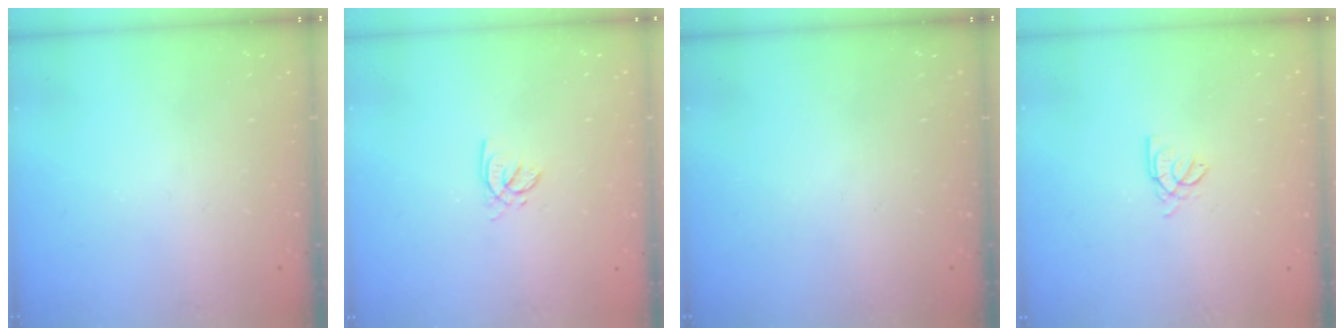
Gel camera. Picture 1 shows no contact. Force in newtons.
{"total": 2.2, "press": 2.2, "slide": 0.2}
{"total": 0.0}
{"total": 2.2, "press": 2.2, "slide": 0.6}